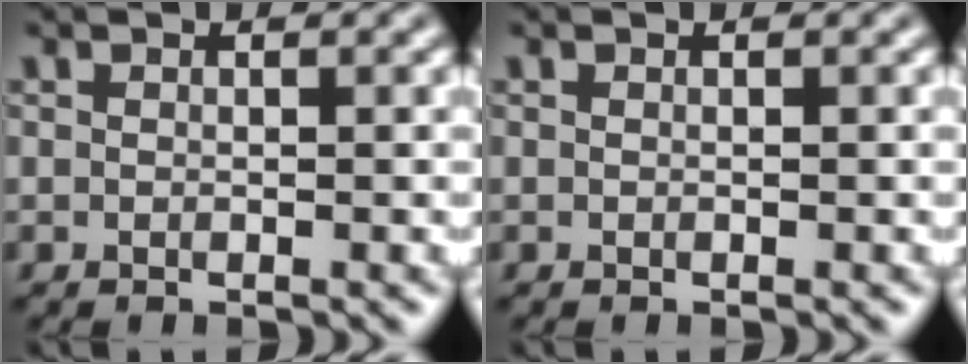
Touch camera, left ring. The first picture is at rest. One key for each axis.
{"total": 0.0}